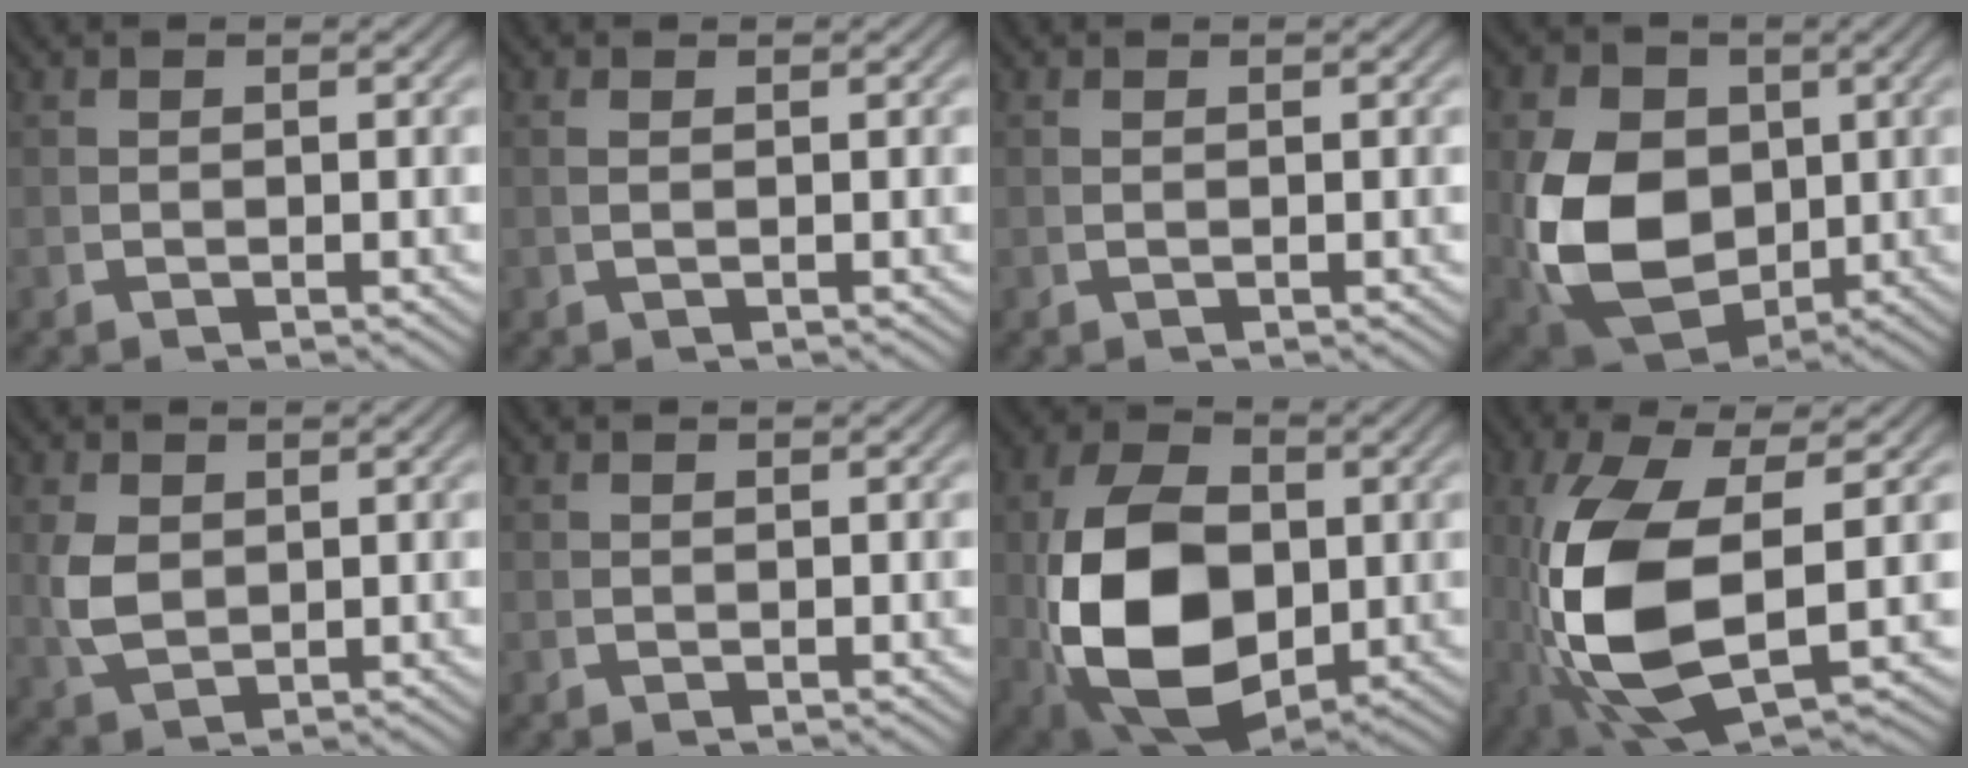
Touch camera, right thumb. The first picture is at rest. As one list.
[{"total": 0.6, "force": [0.3, -0.4, 0.4], "torque": [-0.008, 0.003, 0.007]}, {"total": 0.0}, {"total": 14.2, "force": [-1.3, 10.4, 9.5], "torque": [-0.229, -0.071, 0.013]}, {"total": 3.6, "force": [0.5, 2.6, 2.4], "torque": [-0.066, -0.020, 0.030]}, {"total": 0.0}, {"total": 15.7, "force": [-2.2, 10.3, 11.6], "torque": [-0.260, -0.066, 0.001]}, {"total": 13.6, "force": [-1.4, 6.9, 11.6], "torque": [-0.265, -0.041, 0.009]}]